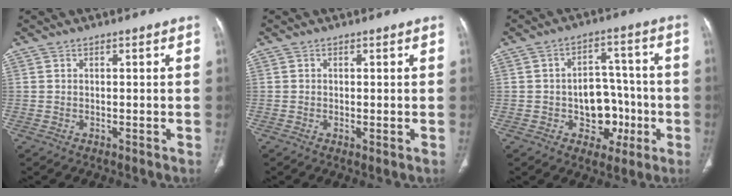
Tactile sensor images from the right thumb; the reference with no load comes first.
{"total": 1.0, "force": [-0.2, 0.3, 1.0], "torque": [-0.022, -0.005, -0.003]}
{"total": 10.0, "force": [-2.6, 7.5, 6.1], "torque": [-0.038, 0.039, -0.031]}